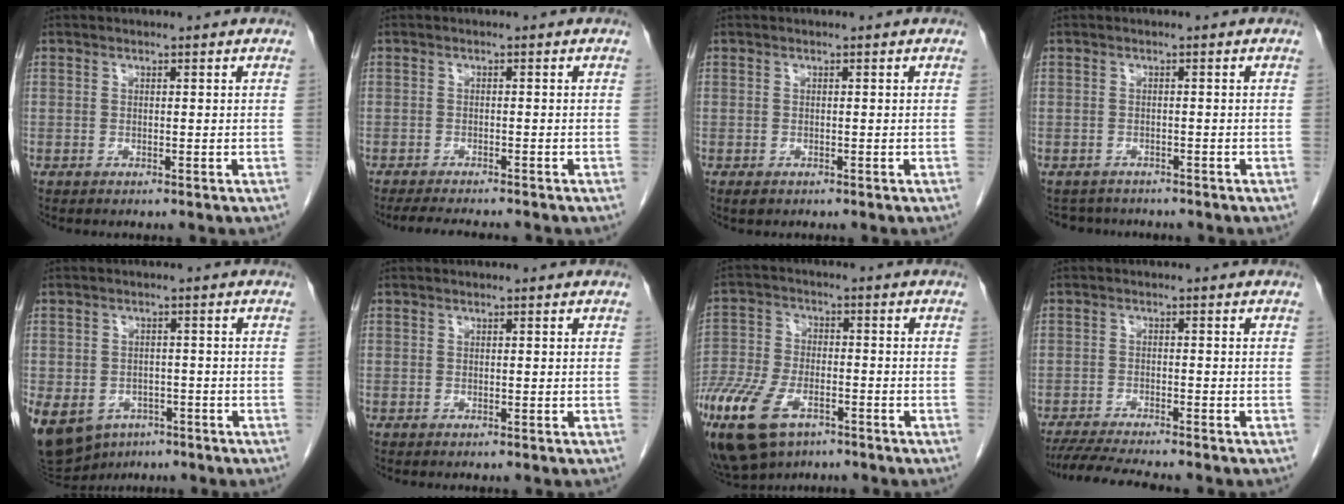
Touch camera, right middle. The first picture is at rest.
{"total": 6.8, "force": [-6.1, 0.8, 2.8], "torque": [-0.037, -0.013, -0.091]}
{"total": 0.8, "force": [-0.5, 0.5, 0.5], "torque": [-0.009, 0.000, -0.003]}
{"total": 3.3, "force": [-3.0, 1.3, -0.1], "torque": [0.001, -0.003, -0.044]}
{"total": 22.4, "force": [-10.5, 17.2, 9.8], "torque": [-0.321, -0.015, -0.145]}
{"total": 0.0}
{"total": 20.6, "force": [-11.8, 11.2, 12.7], "torque": [-0.358, -0.032, -0.213]}
{"total": 7.9, "force": [-7.1, 0.0, 3.5], "torque": [-0.057, -0.019, -0.116]}